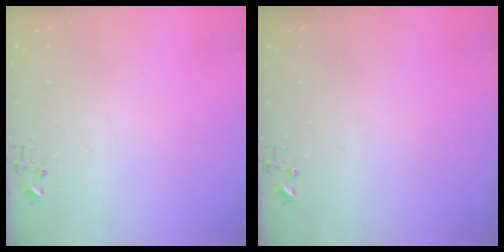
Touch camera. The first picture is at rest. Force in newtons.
{"total": 0.0}